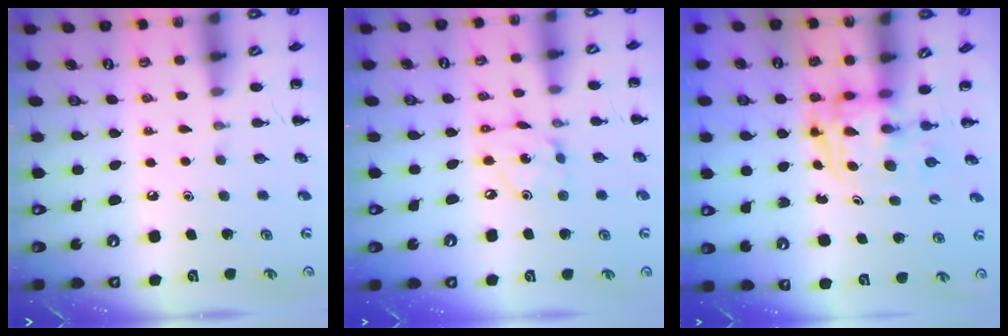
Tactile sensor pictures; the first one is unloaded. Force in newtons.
{"total": 3.6, "press": 3.6, "slide": 0.5}
{"total": 2.7, "press": 2.7, "slide": 0.2}